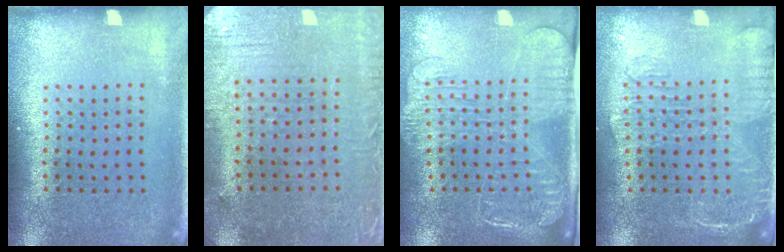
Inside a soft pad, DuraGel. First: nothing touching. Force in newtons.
{"total": 0.6, "press": 0.4, "slide": 0.5}
{"total": 2.6, "press": 2.1, "slide": 1.6}
{"total": 1.8, "press": 1.5, "slide": 0.9}